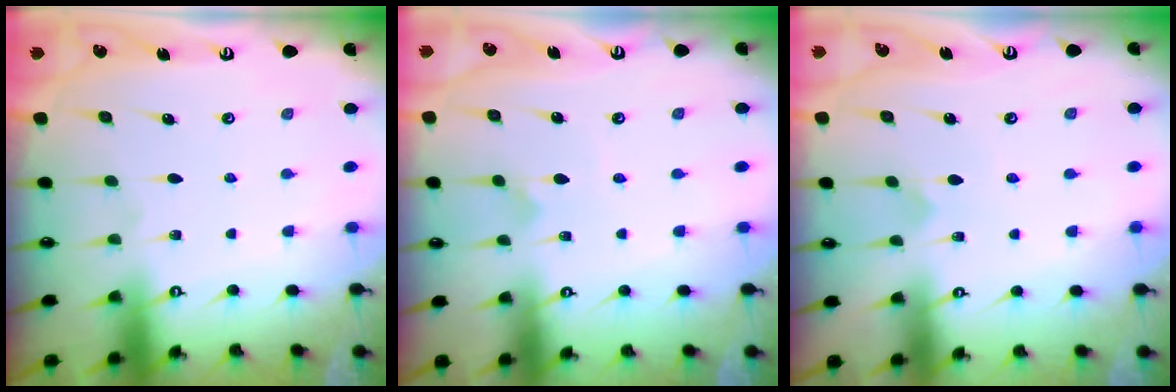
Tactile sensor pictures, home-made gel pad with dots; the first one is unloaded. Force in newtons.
{"total": 2.9, "press": 2.9, "slide": 0.1}
{"total": 2.7, "press": 2.7, "slide": 0.3}